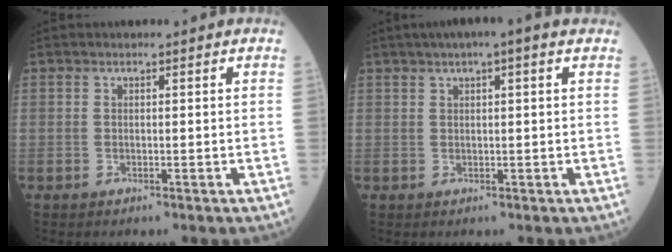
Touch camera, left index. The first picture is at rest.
{"total": 5.3, "force": [3.3, 0.6, 4.1], "torque": [-0.065, 0.032, 0.050]}